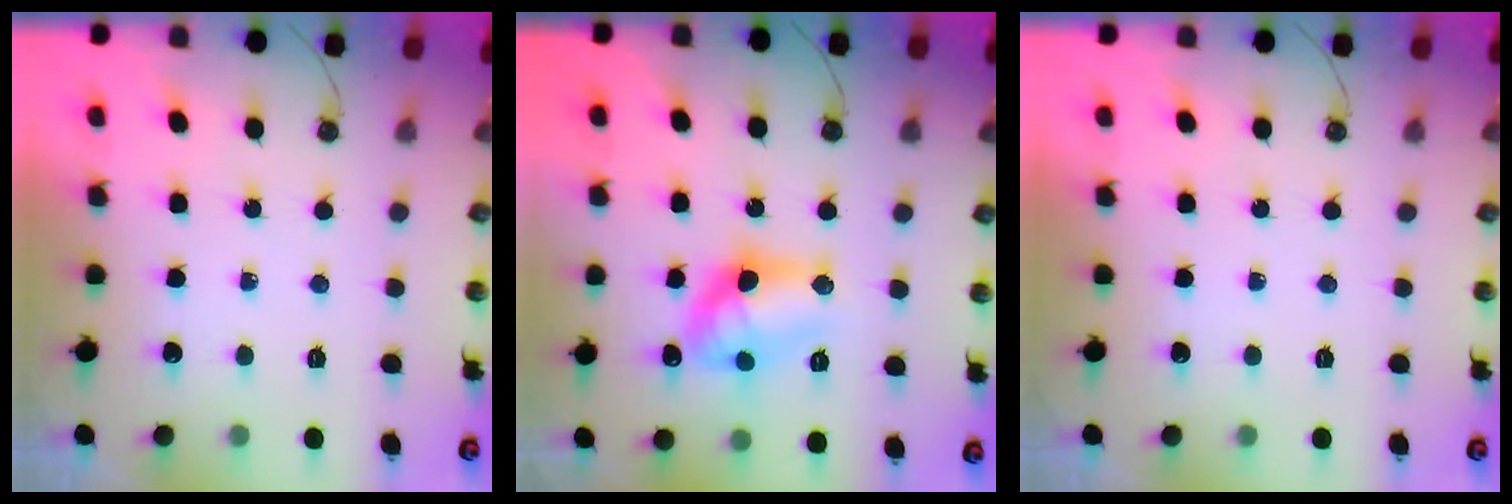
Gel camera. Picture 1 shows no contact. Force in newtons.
{"total": 12.4, "press": 12.4, "slide": 0.7}
{"total": 0.0}